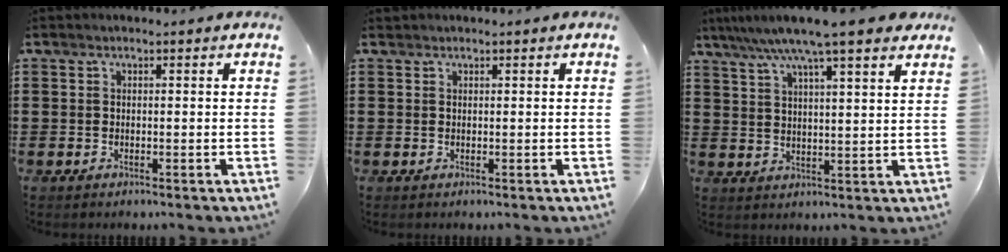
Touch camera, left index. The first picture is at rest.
{"total": 0.0}
{"total": 8.6, "force": [7.0, 0.1, 5.0], "torque": [-0.117, -0.019, 0.123]}